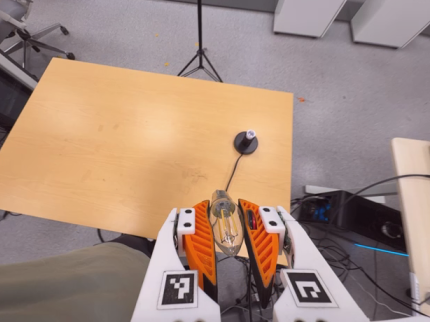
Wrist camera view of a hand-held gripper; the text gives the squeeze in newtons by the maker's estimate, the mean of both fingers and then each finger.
{"total": 23.3, "left": 26.2, "right": 20.5}